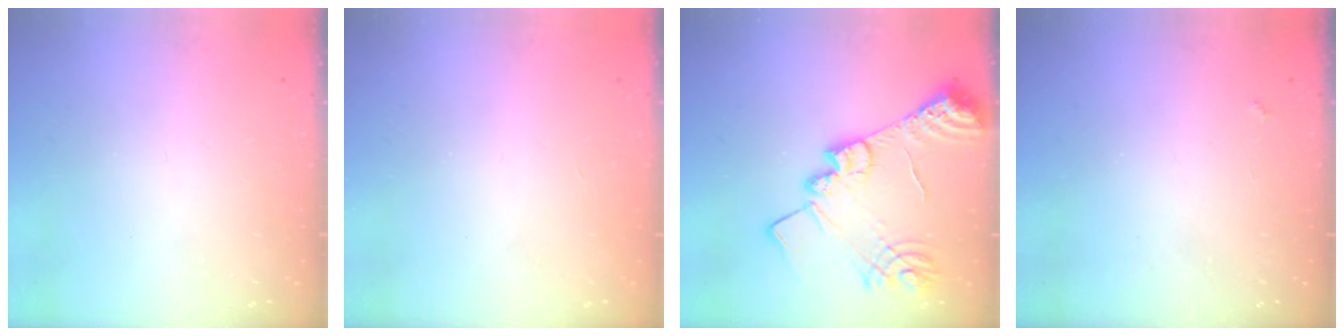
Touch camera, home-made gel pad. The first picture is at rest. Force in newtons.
{"total": 1.2, "press": 1.2, "slide": 0.1}
{"total": 18.2, "press": 18.1, "slide": 1.5}
{"total": 1.4, "press": 1.3, "slide": 0.4}